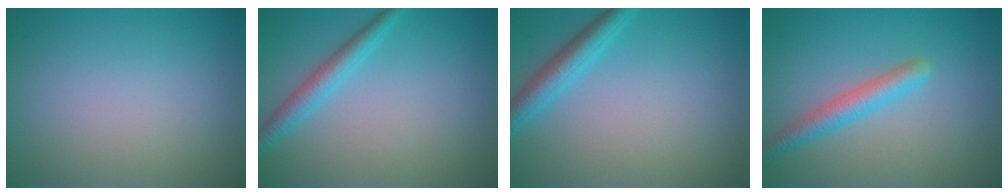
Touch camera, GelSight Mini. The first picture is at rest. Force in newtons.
{"total": 2.6, "press": 2.5, "slide": 0.1}
{"total": 3.0, "press": 3.0, "slide": 0.2}
{"total": 2.9, "press": 2.9, "slide": 0.1}